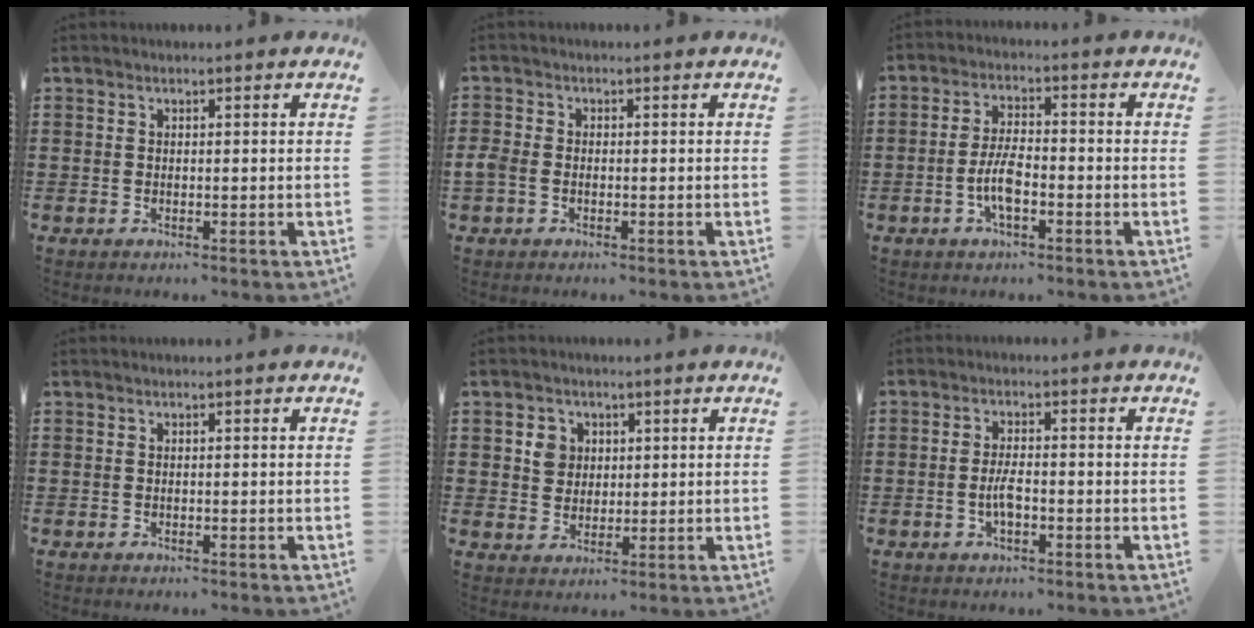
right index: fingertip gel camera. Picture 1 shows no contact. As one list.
[{"total": 1.9, "force": [-0.8, 1.3, 1.2], "torque": [-0.039, -0.005, -0.021]}, {"total": 5.7, "force": [-1.9, 1.9, 5.0], "torque": [-0.114, 0.000, -0.042]}, {"total": 0.0}, {"total": 3.7, "force": [1.1, 3.3, 1.4], "torque": [-0.031, 0.008, 0.017]}, {"total": 3.4, "force": [-0.9, 1.1, 3.1], "torque": [-0.071, -0.002, -0.022]}]